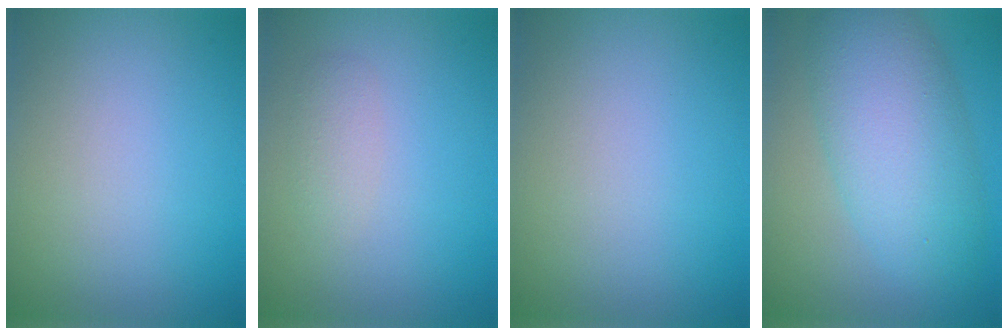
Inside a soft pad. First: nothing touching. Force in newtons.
{"total": 1.3, "press": 1.3, "slide": 0.1}
{"total": 0.0}
{"total": 8.0, "press": 8.0, "slide": 0.1}